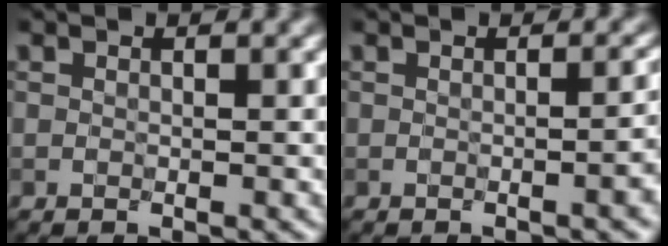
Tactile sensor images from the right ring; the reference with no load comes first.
{"total": 2.8, "force": [-0.5, 0.9, 2.6], "torque": [-0.013, 0.008, -0.006]}